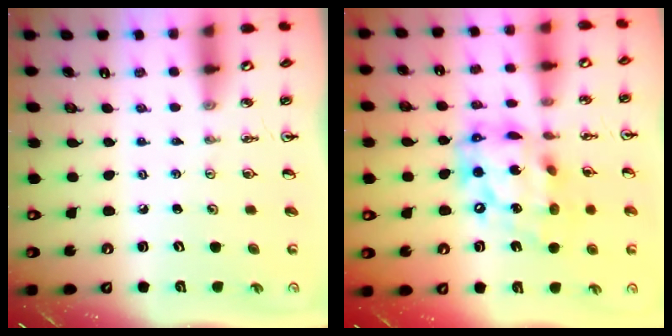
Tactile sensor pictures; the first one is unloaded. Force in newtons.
{"total": 18.9, "press": 18.9, "slide": 1.3}